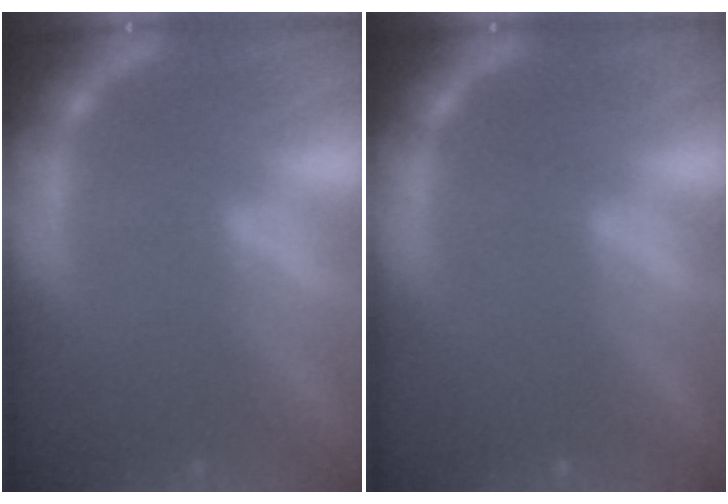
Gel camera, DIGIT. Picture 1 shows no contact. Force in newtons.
{"total": 0.0}